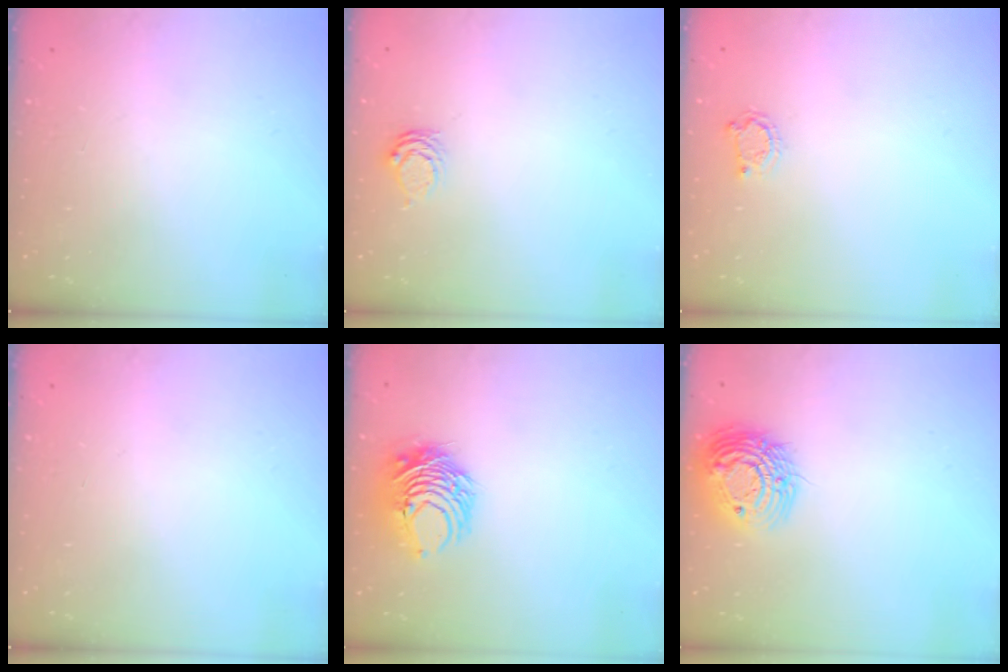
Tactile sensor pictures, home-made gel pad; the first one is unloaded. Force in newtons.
{"total": 3.9, "press": 3.8, "slide": 0.4}
{"total": 4.0, "press": 3.9, "slide": 0.6}
{"total": 0.0}
{"total": 8.9, "press": 8.9, "slide": 0.7}
{"total": 15.5, "press": 15.4, "slide": 1.2}